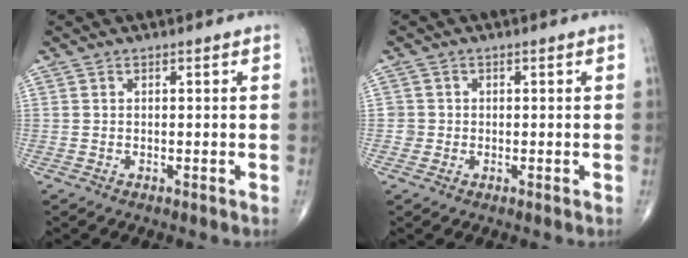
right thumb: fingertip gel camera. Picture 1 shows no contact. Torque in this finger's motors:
{"motor_torque": [0.14, 0.06, 0.30, 0.23, 0.01]}